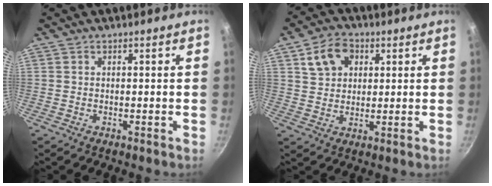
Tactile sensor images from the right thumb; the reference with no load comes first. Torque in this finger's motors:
{"motor_torque": [-0.58, 0.66, 0.18, -0.16, 0.14]}